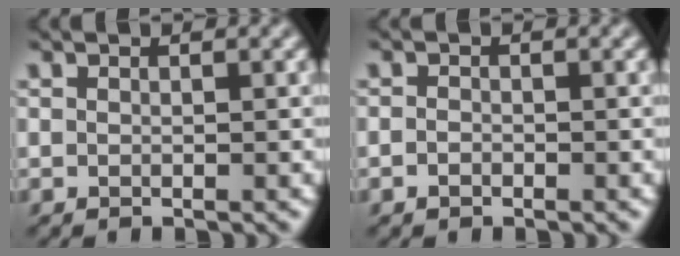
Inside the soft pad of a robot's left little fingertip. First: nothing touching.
{"total": 0.8, "force": [-0.6, 0.6, 0.3], "torque": [-0.004, 0.000, -0.013]}